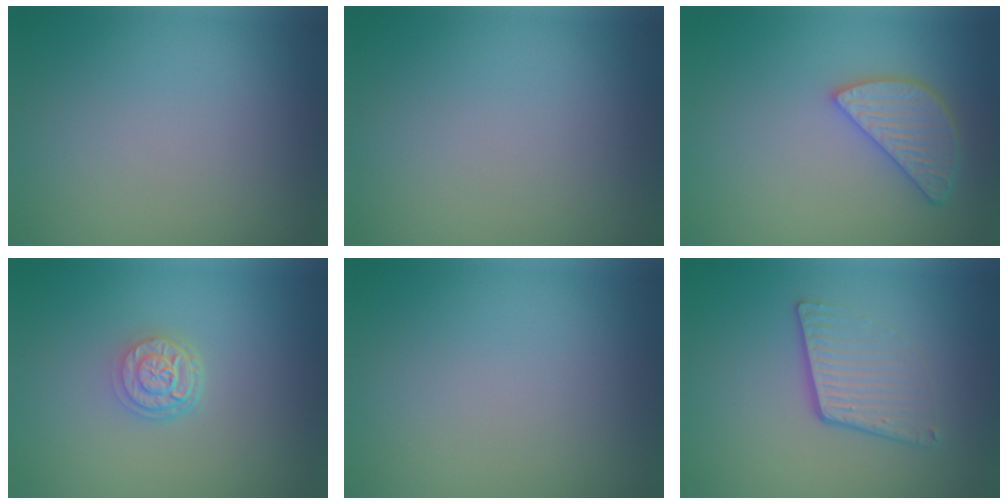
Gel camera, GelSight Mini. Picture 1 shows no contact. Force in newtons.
{"total": 0.0}
{"total": 3.9, "press": 3.7, "slide": 1.4}
{"total": 3.1, "press": 2.4, "slide": 2.0}
{"total": 0.0}
{"total": 4.0, "press": 2.6, "slide": 3.1}